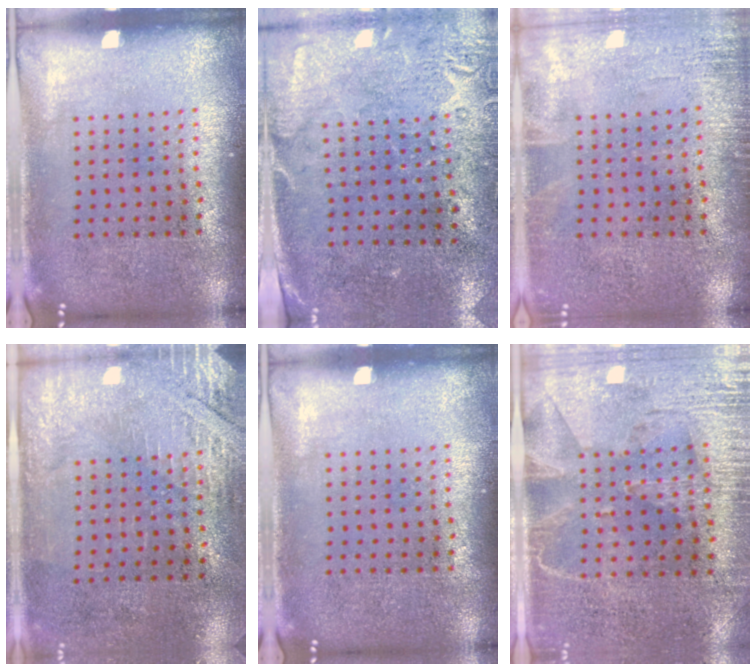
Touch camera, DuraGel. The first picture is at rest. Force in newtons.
{"total": 2.7, "press": 2.3, "slide": 1.5}
{"total": 1.7, "press": 1.7, "slide": 0.3}
{"total": 2.7, "press": 2.3, "slide": 1.4}
{"total": 0.0}
{"total": 2.9, "press": 2.6, "slide": 1.4}